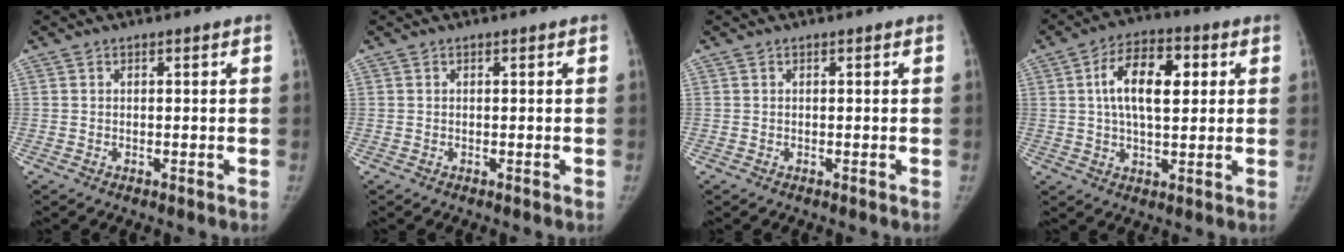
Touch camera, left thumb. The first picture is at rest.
{"total": 0.0}
{"total": 0.0}
{"total": 11.9, "force": [2.6, 6.1, 9.9], "torque": [-0.155, 0.009, 0.038]}